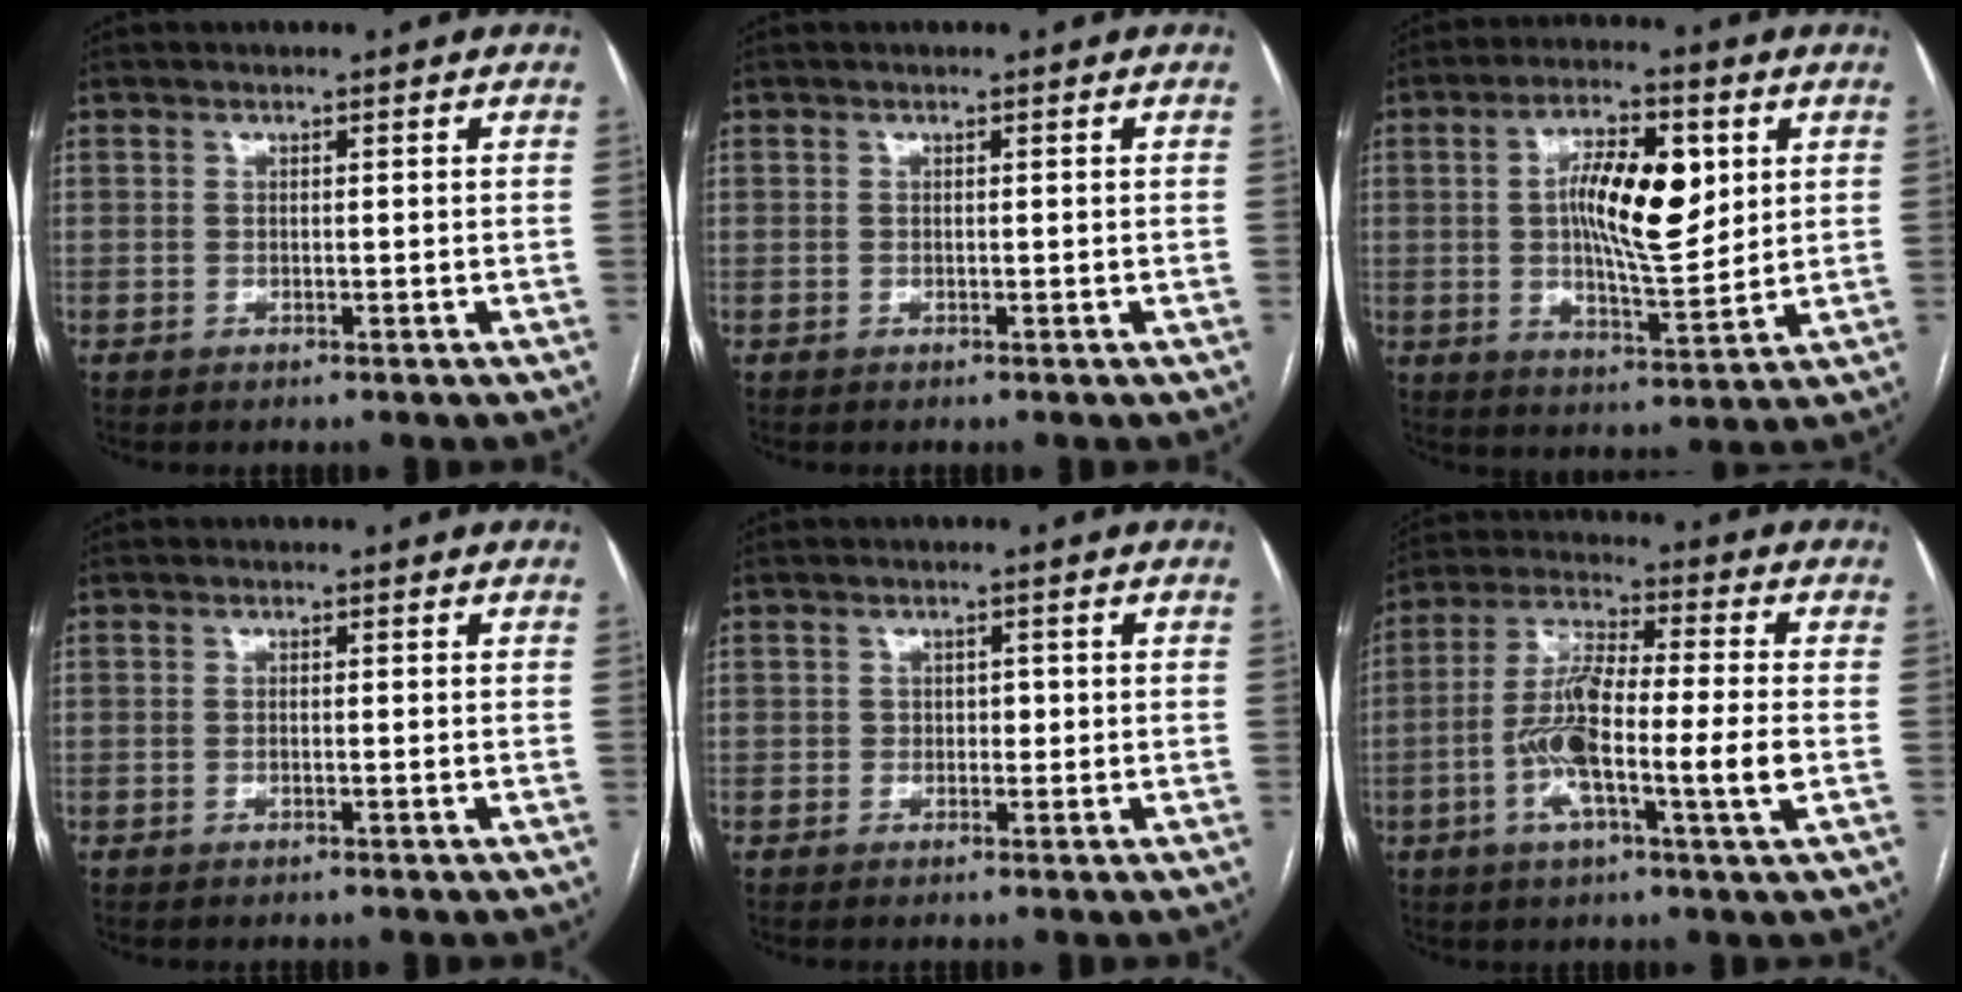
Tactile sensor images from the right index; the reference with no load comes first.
{"total": 0.0}
{"total": 12.4, "force": [2.5, 3.7, 11.6], "torque": [-0.203, 0.008, 0.041]}
{"total": 0.0}
{"total": 1.3, "force": [-0.1, 1.0, 0.8], "torque": [-0.004, 0.004, -0.003]}
{"total": 13.2, "force": [-2.8, 1.2, 12.9], "torque": [-0.246, 0.002, -0.058]}